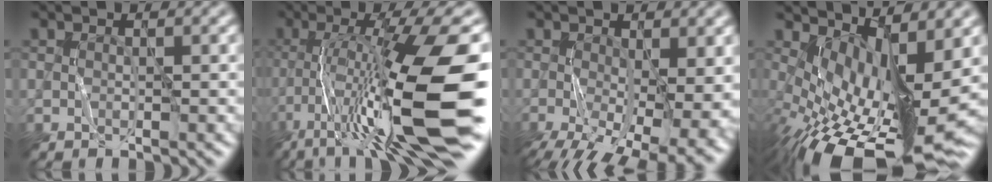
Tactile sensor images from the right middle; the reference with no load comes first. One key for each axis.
{"total": 14.6, "fx": -5.8, "fy": 2.5, "fz": 13.2, "tx": -0.219, "ty": 0.008, "tz": -0.083}
{"total": 13.7, "fx": -3.7, "fy": 6.6, "fz": 11.4, "tx": -0.189, "ty": -0.044, "tz": -0.030}
{"total": 11.3, "fx": -2.3, "fy": 4.7, "fz": 10.1, "tx": -0.175, "ty": -0.025, "tz": -0.014}